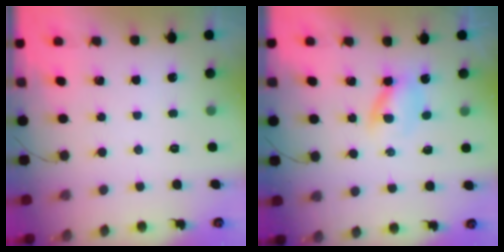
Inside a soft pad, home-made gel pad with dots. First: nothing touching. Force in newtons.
{"total": 2.5, "press": 2.2, "slide": 1.2}